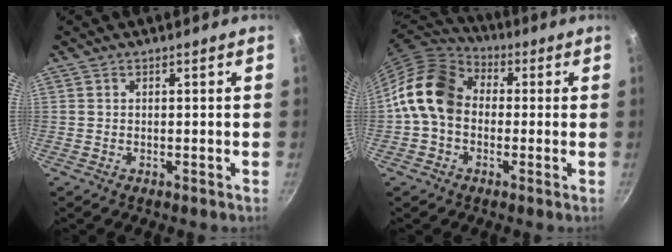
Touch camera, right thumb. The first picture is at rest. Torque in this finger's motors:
{"motor_torque": [0.74, 0.72, 0.41, -0.41, 0.45]}